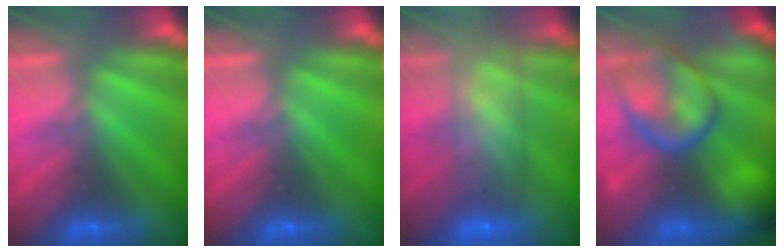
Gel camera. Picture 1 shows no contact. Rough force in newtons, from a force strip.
{"total": 0.0}
{"total": 7.5}
{"total": 8.5}